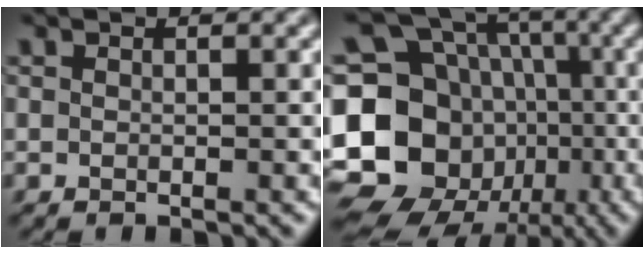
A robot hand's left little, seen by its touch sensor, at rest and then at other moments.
{"total": 20.9, "force": [-5.0, 18.3, 8.8], "torque": [-0.204, 0.014, -0.111]}